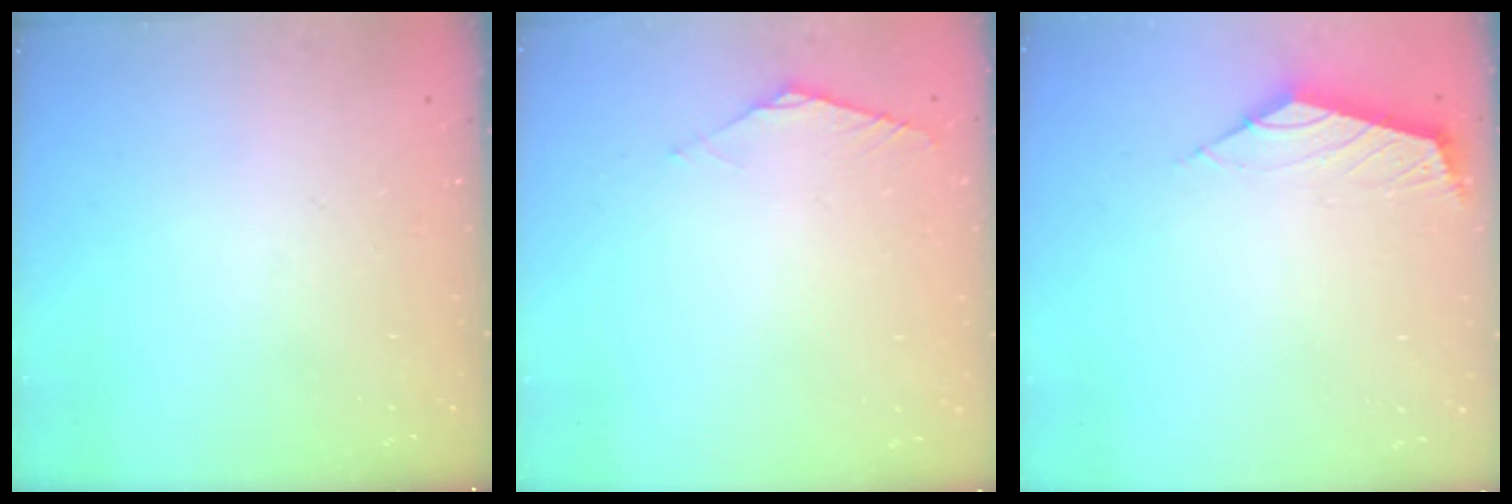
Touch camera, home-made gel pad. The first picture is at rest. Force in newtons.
{"total": 2.1, "press": 2.1, "slide": 0.6}
{"total": 2.6, "press": 2.5, "slide": 0.7}